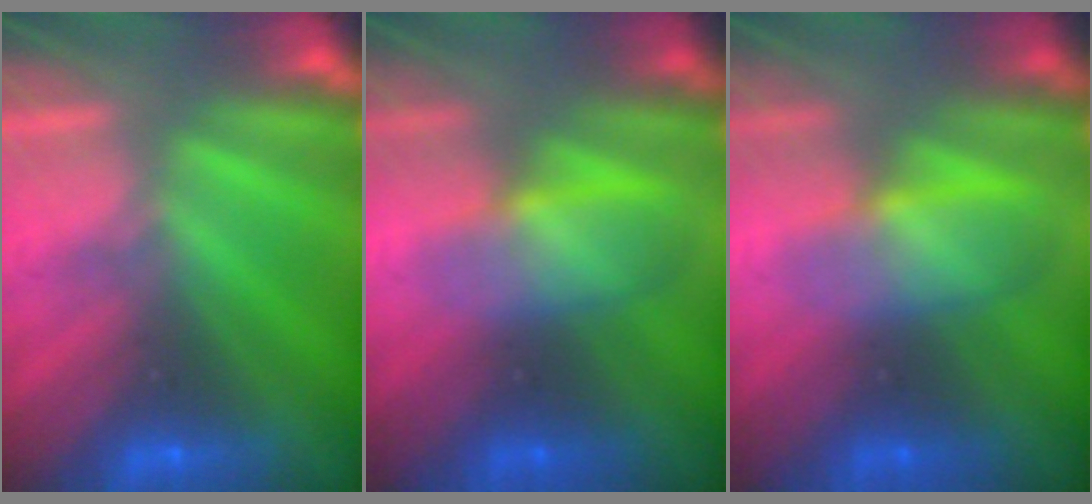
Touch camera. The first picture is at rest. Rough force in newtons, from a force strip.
{"total": 3.0}
{"total": 3.0}